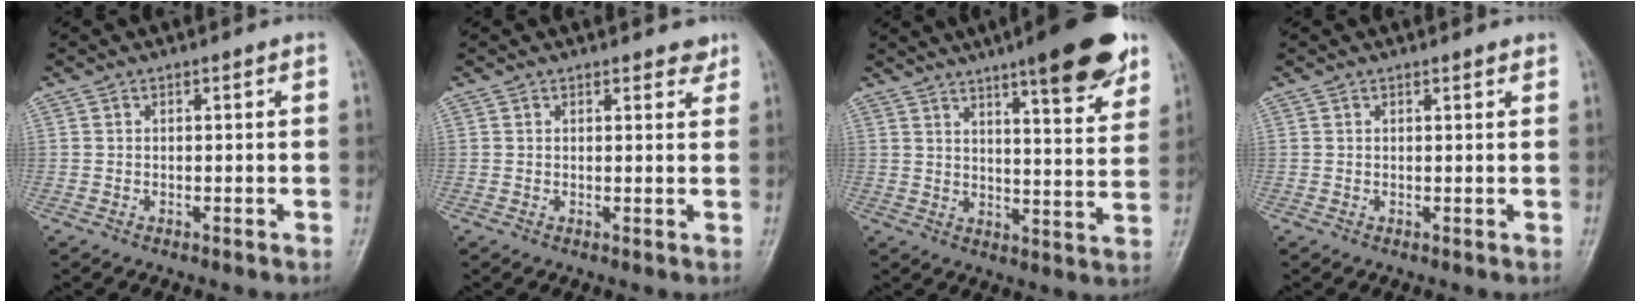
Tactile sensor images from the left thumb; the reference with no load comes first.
{"total": 2.1, "force": [1.8, 0.9, 0.7], "torque": [0.007, -0.009, 0.016]}
{"total": 16.3, "force": [10.4, 3.4, 12.1], "torque": [-0.138, -0.050, 0.143]}
{"total": 0.9, "force": [0.8, 0.2, 0.5], "torque": [-0.006, -0.002, 0.009]}